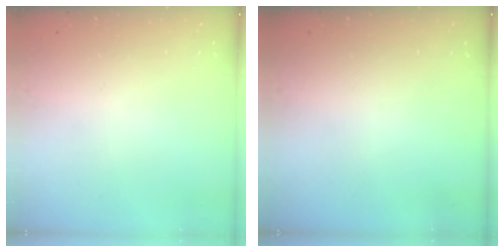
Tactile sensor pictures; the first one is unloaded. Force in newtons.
{"total": 0.0}